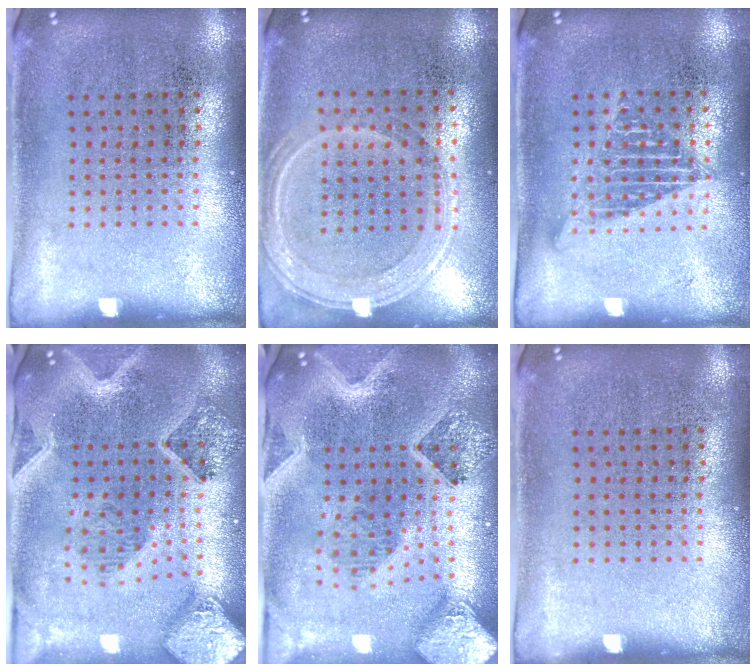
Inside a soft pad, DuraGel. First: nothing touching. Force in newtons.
{"total": 1.2, "press": 1.1, "slide": 0.5}
{"total": 1.3, "press": 1.2, "slide": 0.6}
{"total": 3.0, "press": 2.6, "slide": 1.5}
{"total": 4.2, "press": 3.3, "slide": 2.7}
{"total": 0.0}